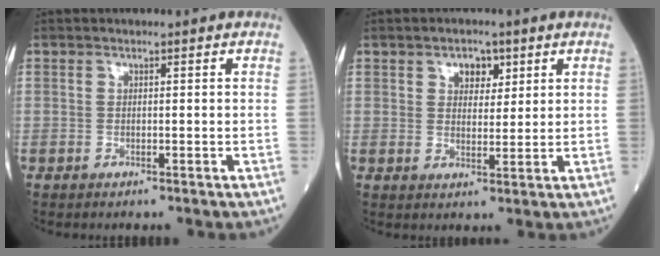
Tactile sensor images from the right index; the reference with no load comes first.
{"total": 3.8, "force": [2.0, 2.3, 2.2], "torque": [-0.031, 0.004, 0.032]}